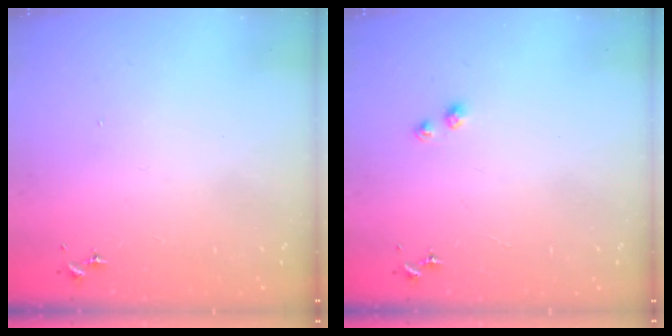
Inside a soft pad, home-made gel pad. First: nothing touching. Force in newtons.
{"total": 2.6, "press": 2.6, "slide": 0.3}